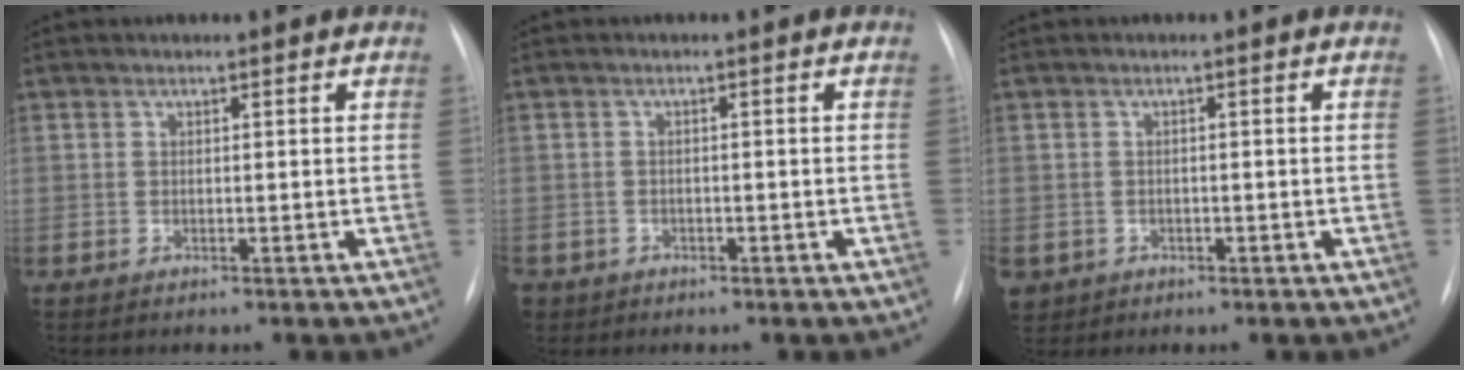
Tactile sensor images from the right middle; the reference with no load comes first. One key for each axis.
{"total": 3.2, "fx": -1.8, "fy": 2.5, "fz": 0.5, "tx": -0.016, "ty": 0.000, "tz": -0.029}
{"total": 3.6, "fx": -1.5, "fy": 3.1, "fz": 0.9, "tx": -0.024, "ty": 0.002, "tz": -0.016}